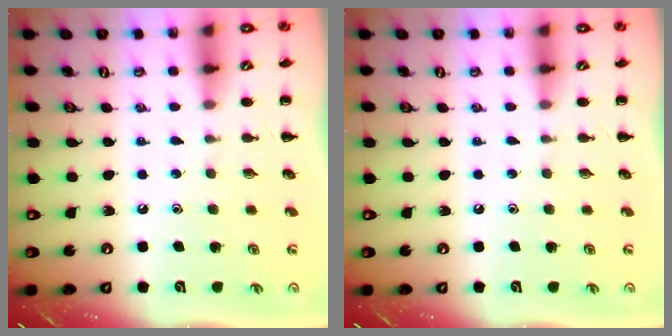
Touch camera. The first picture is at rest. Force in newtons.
{"total": 0.0}